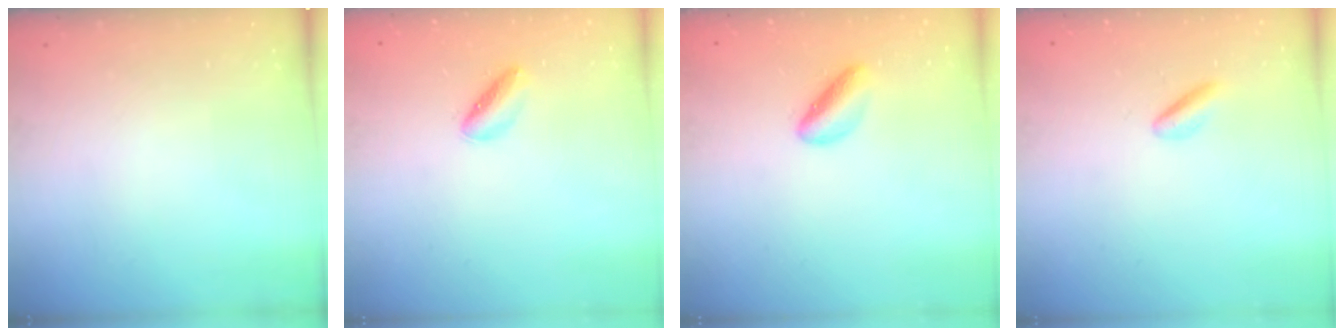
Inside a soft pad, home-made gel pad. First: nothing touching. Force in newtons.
{"total": 2.5, "press": 2.4, "slide": 0.3}
{"total": 4.0, "press": 4.0, "slide": 0.7}
{"total": 1.2, "press": 1.1, "slide": 0.6}